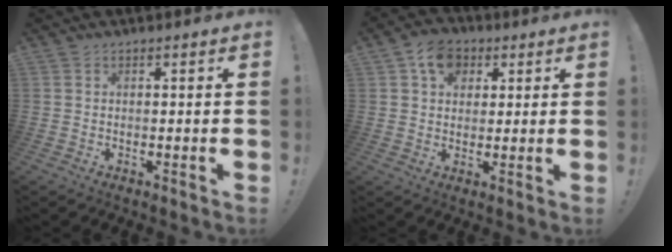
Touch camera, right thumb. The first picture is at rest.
{"total": 9.2, "force": [3.9, 7.2, 4.2], "torque": [-0.062, -0.009, 0.076]}